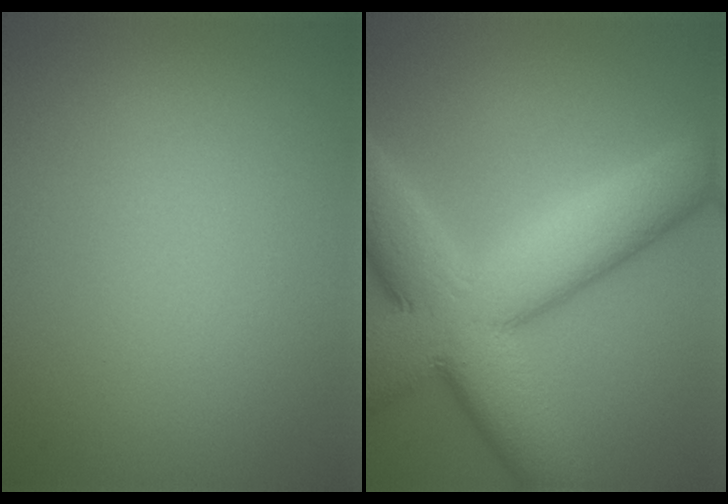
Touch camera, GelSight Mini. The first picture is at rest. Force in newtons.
{"total": 12.3, "press": 12.3, "slide": 0.4}